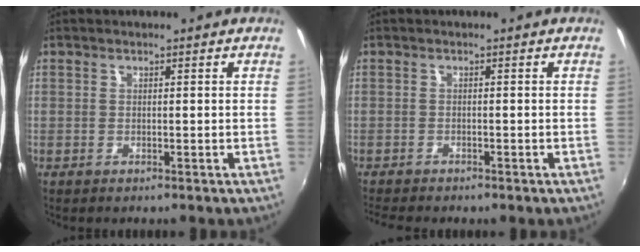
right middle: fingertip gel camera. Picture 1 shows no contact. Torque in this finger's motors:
{"motor_torque": [1.11, -1.02, 0.24, 0.09]}